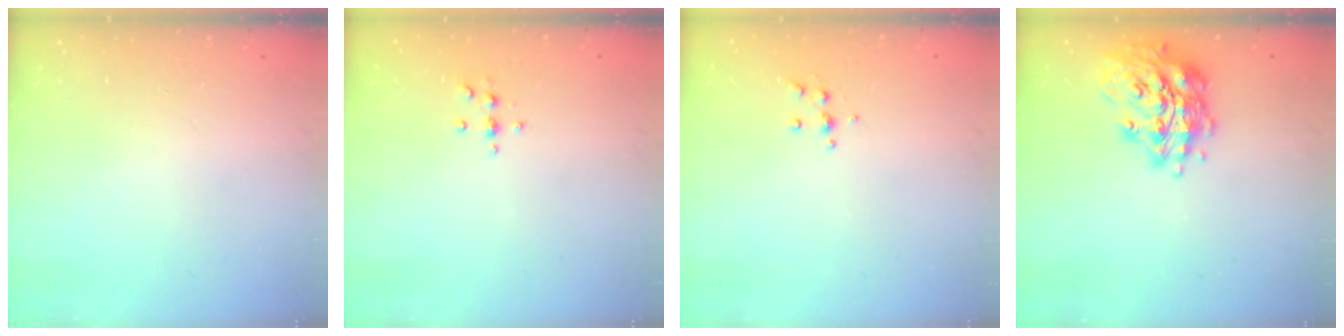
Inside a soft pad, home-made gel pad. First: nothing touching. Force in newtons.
{"total": 5.4, "press": 5.1, "slide": 1.7}
{"total": 5.0, "press": 4.8, "slide": 1.0}
{"total": 16.1, "press": 15.9, "slide": 2.1}